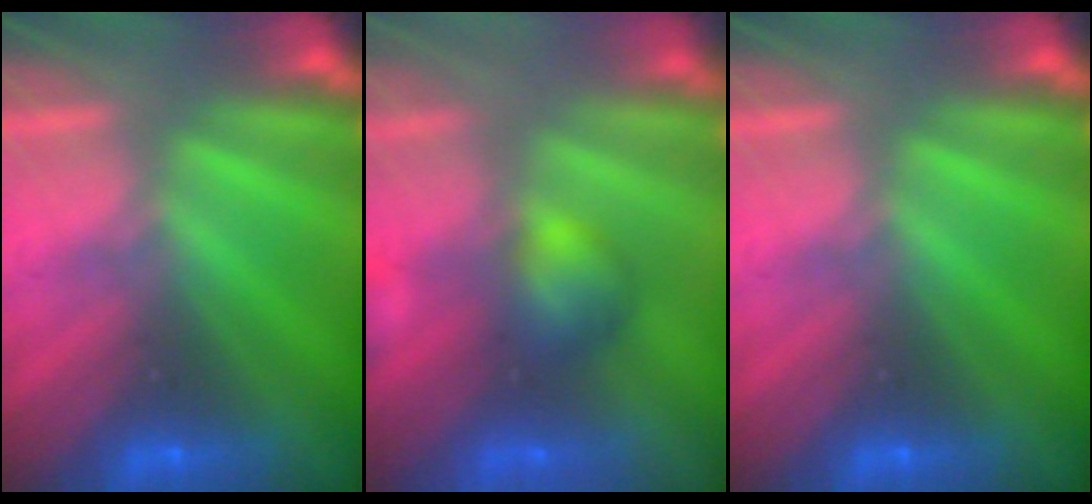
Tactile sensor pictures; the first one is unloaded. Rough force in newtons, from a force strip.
{"total": 2.9}
{"total": 0.0}